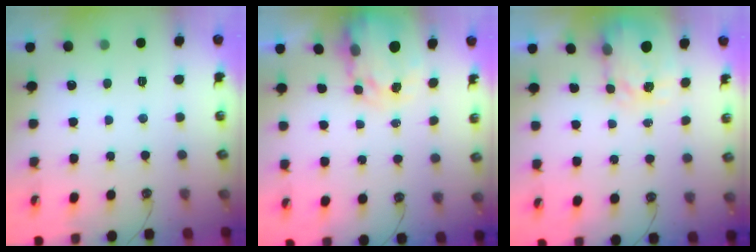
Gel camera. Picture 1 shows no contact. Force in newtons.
{"total": 5.9, "press": 5.8, "slide": 0.6}
{"total": 3.6, "press": 3.5, "slide": 0.4}